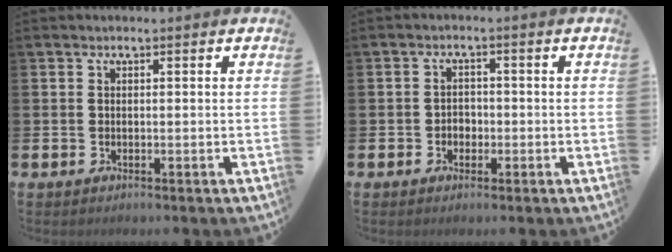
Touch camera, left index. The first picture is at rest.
{"total": 2.0, "force": [-0.8, 1.7, 0.7], "torque": [-0.007, 0.001, -0.021]}